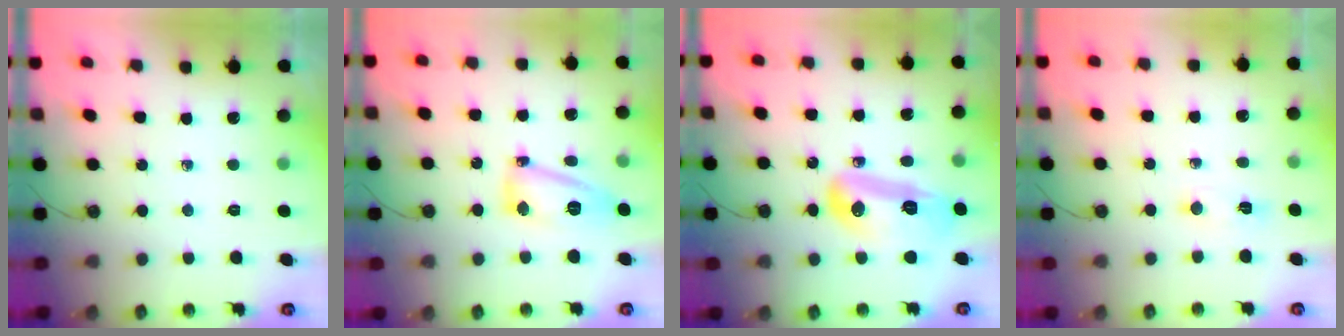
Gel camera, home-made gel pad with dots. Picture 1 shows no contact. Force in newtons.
{"total": 13.0, "press": 13.0, "slide": 1.2}
{"total": 15.8, "press": 14.9, "slide": 5.4}
{"total": 4.4, "press": 4.1, "slide": 1.5}